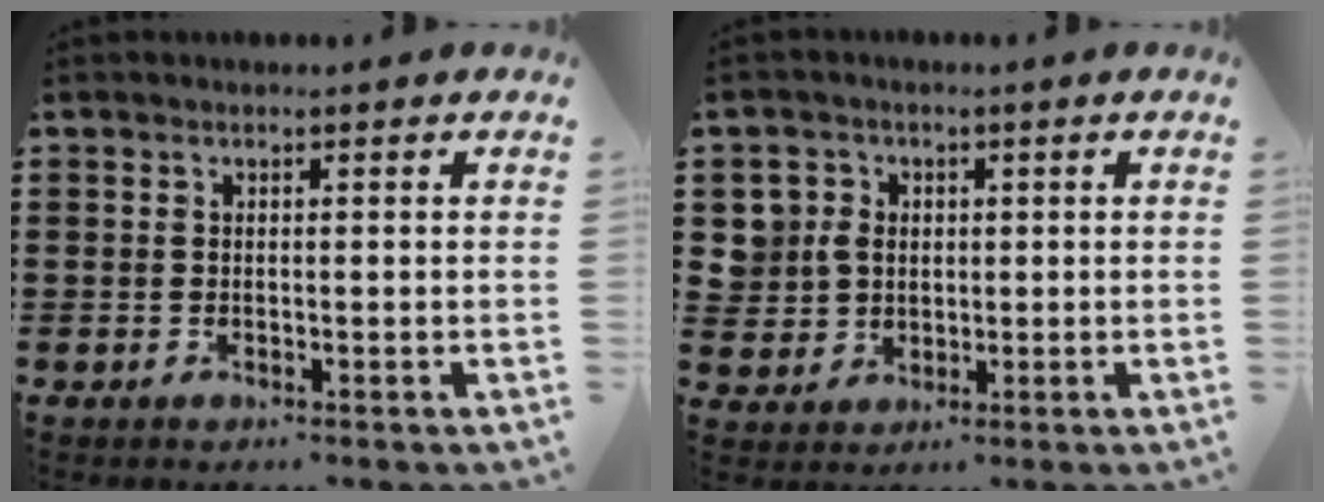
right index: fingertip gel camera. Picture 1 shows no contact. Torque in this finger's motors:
{"motor_torque": [0.39, 0.17, 0.07, 0.01]}